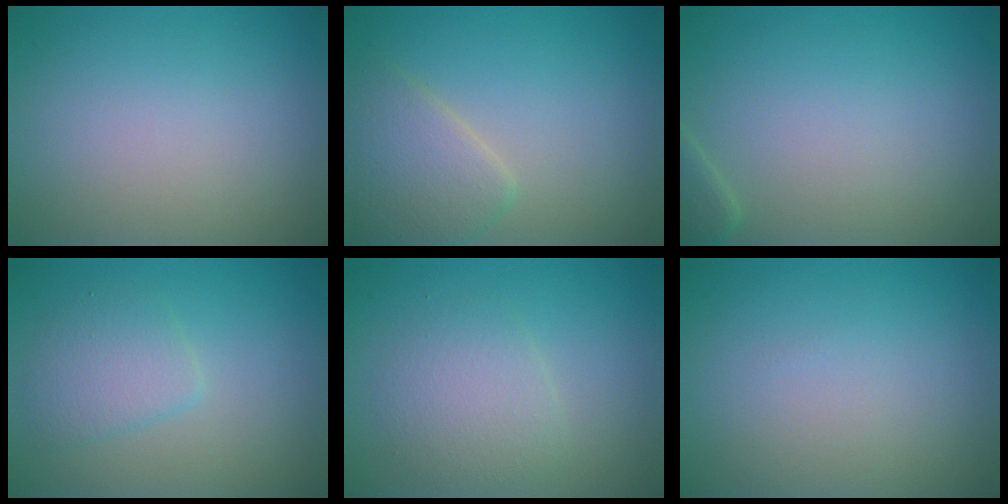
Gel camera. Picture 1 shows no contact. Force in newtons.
{"total": 3.6, "press": 3.6, "slide": 0.1}
{"total": 1.2, "press": 1.2, "slide": 0.1}
{"total": 2.7, "press": 2.7, "slide": 0.2}
{"total": 3.0, "press": 3.0, "slide": 0.1}
{"total": 0.0}